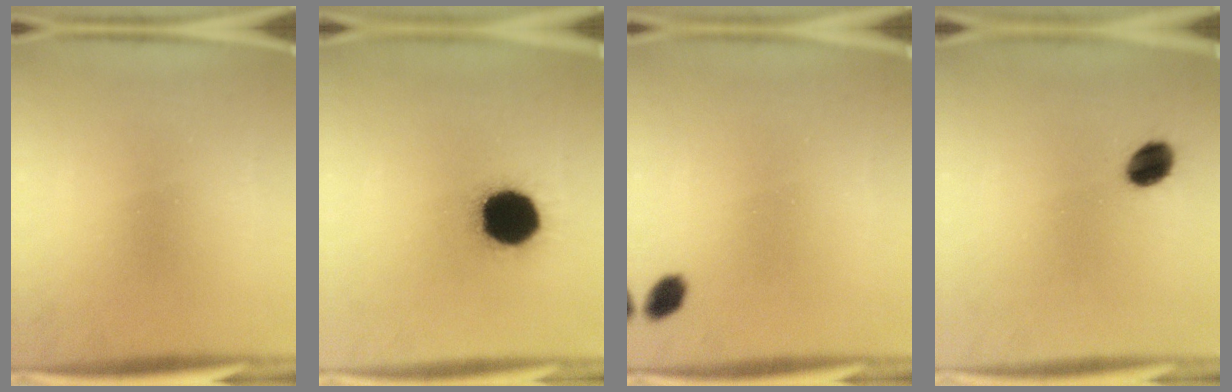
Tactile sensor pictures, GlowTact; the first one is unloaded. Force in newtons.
{"total": 19.7}
{"total": 2.5}
{"total": 6.5}